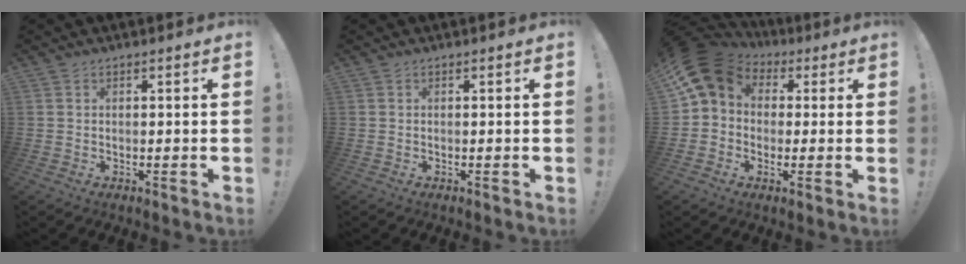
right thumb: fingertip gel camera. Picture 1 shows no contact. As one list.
[{"total": 0.0}, {"total": 11.1, "force": [4.0, 8.8, 5.6], "torque": [-0.082, -0.013, 0.083]}]